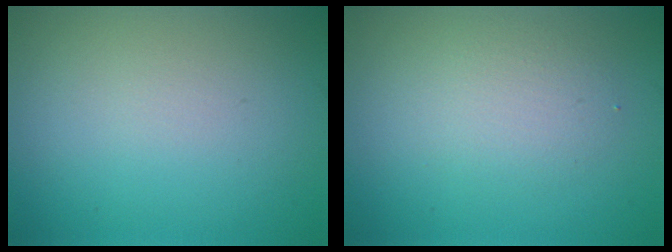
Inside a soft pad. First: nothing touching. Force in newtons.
{"total": 2.2, "press": 2.2, "slide": 0.2}